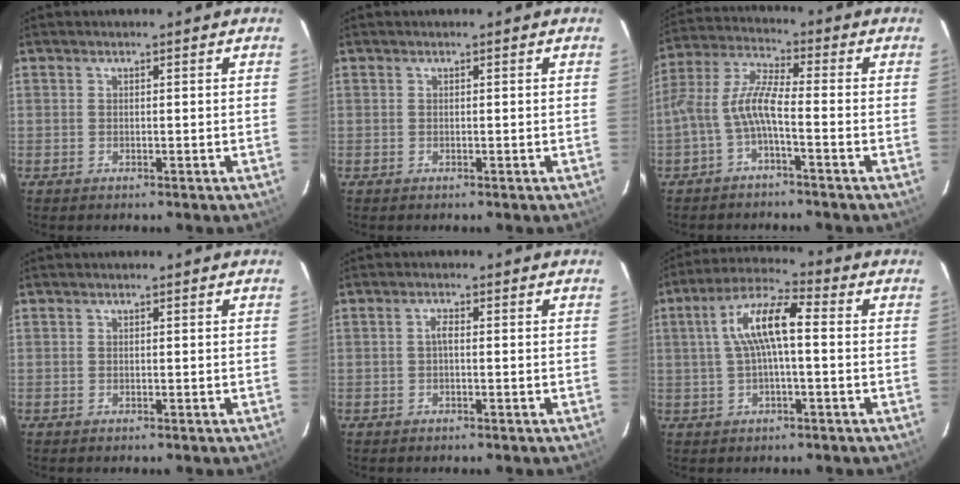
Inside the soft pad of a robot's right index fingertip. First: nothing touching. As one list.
[{"total": 0.0}, {"total": 7.2, "force": [-2.7, 1.4, 6.6], "torque": [-0.157, 0.016, -0.054]}, {"total": 0.0}, {"total": 1.1, "force": [-0.2, 0.4, 1.1], "torque": [-0.021, 0.006, -0.005]}, {"total": 9.6, "force": [0.7, 2.4, 9.2], "torque": [-0.179, 0.021, 0.013]}]